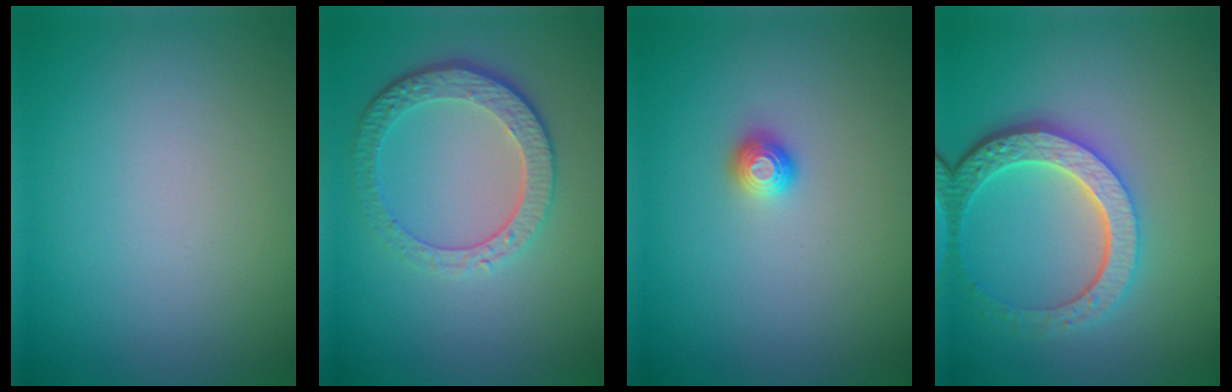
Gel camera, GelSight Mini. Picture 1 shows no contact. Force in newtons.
{"total": 4.6, "press": 3.4, "slide": 3.1}
{"total": 1.1, "press": 1.0, "slide": 0.2}
{"total": 5.7, "press": 4.2, "slide": 3.8}